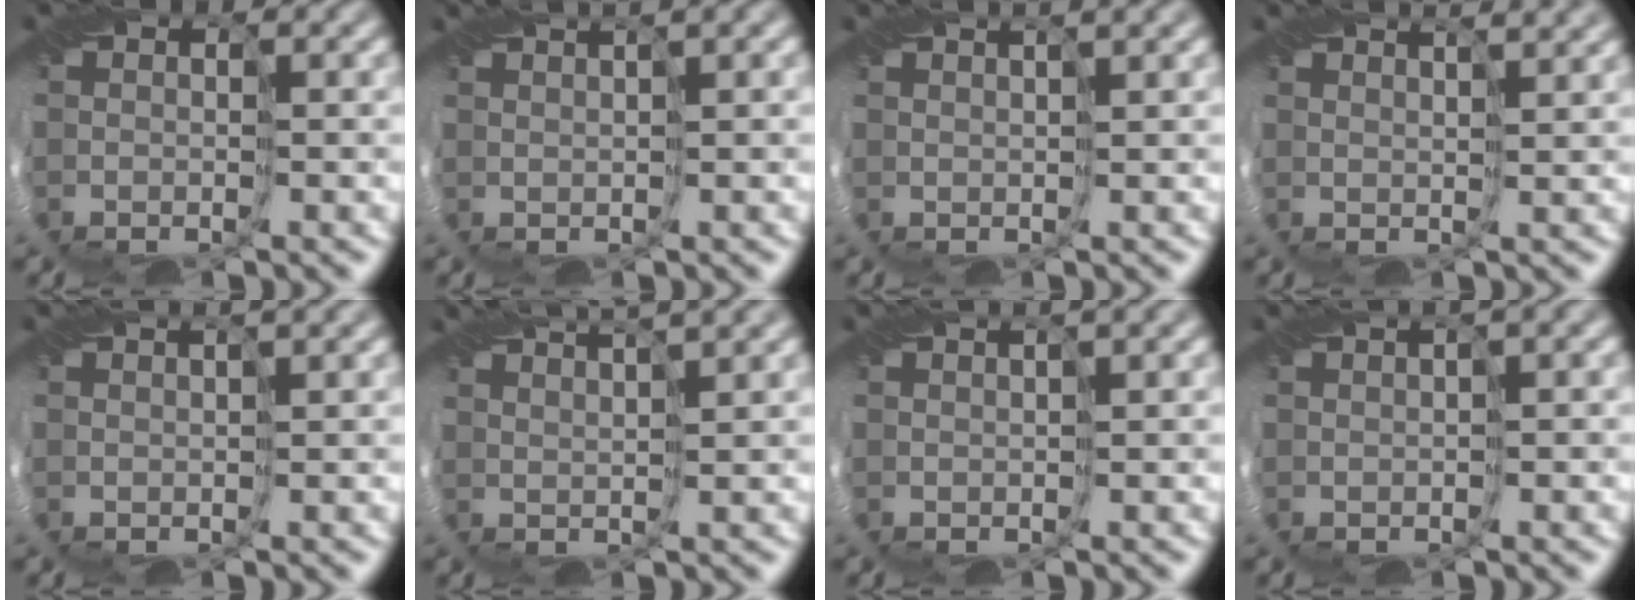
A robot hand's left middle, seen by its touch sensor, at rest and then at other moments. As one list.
[{"total": 2.8, "force": [1.9, 0.1, 2.0], "torque": [-0.040, 0.008, 0.032]}, {"total": 2.6, "force": [2.0, 0.2, 1.6], "torque": [-0.030, 0.013, 0.021]}, {"total": 5.4, "force": [4.3, 1.4, 2.9], "torque": [-0.030, 0.023, 0.037]}, {"total": 2.1, "force": [1.6, 0.0, 1.3], "torque": [-0.026, 0.005, 0.020]}, {"total": 5.5, "force": [4.4, 0.8, 3.2], "torque": [-0.046, 0.021, 0.046]}, {"total": 1.9, "force": [1.4, 0.0, 1.3], "torque": [-0.028, 0.002, 0.023]}, {"total": 2.4, "force": [1.3, 0.1, 2.1], "torque": [-0.042, 0.007, 0.024]}]